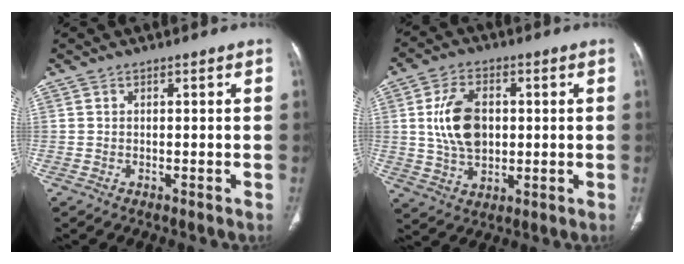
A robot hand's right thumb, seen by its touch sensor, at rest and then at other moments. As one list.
[{"total": 11.2, "force": [1.3, 7.3, 8.4], "torque": [-0.142, -0.002, 0.030]}]